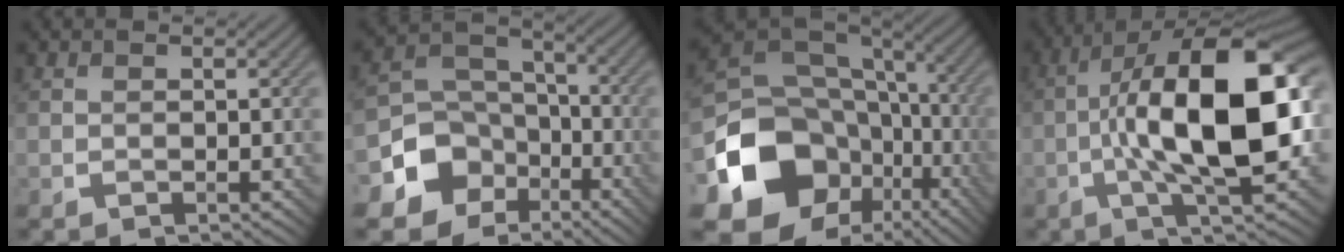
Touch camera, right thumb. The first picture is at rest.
{"total": 9.8, "force": [-4.7, 7.8, 3.5], "torque": [-0.088, -0.026, -0.098]}
{"total": 16.9, "force": [-5.5, 13.4, 8.7], "torque": [-0.193, -0.044, -0.085]}
{"total": 17.0, "force": [-1.2, 6.3, 15.8], "torque": [-0.256, 0.029, -0.028]}